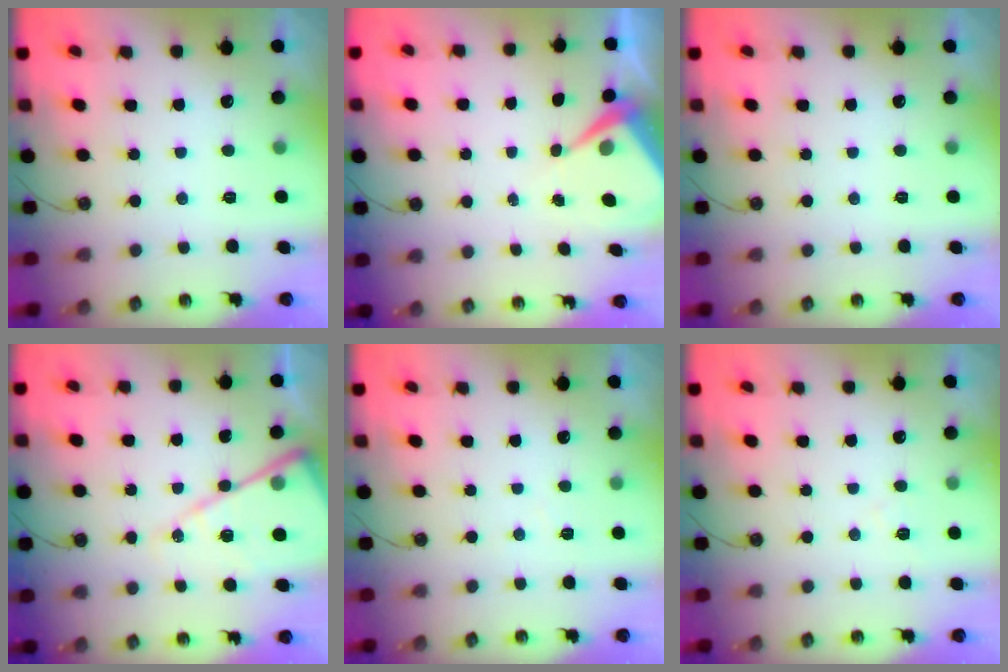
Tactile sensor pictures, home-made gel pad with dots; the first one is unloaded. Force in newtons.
{"total": 5.4, "press": 5.4, "slide": 0.5}
{"total": 0.0}
{"total": 16.2, "press": 16.1, "slide": 1.5}
{"total": 4.3, "press": 4.2, "slide": 0.6}
{"total": 3.8, "press": 3.7, "slide": 0.7}